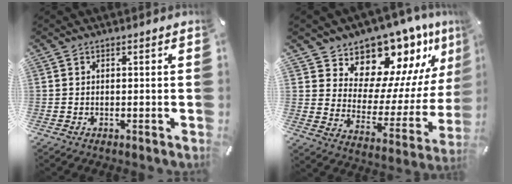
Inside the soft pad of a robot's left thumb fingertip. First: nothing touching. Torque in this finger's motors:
{"motor_torque": [2.53, 2.48, 1.39, -1.38, 0.23]}